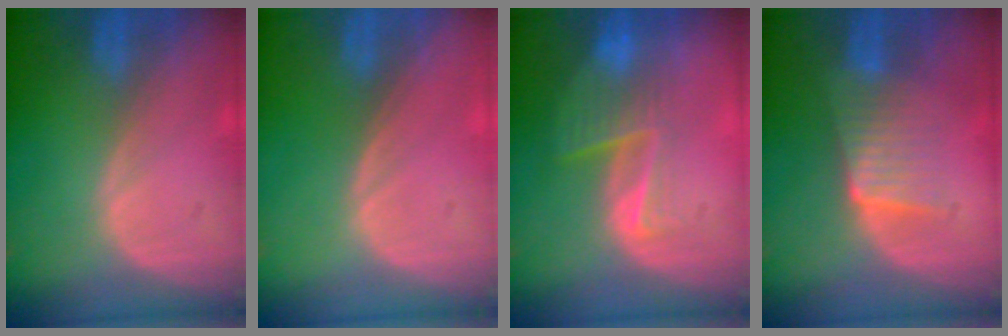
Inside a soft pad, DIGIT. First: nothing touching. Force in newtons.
{"total": 0.0}
{"total": 6.6, "press": 5.5, "slide": 3.5}
{"total": 5.8, "press": 5.4, "slide": 2.1}